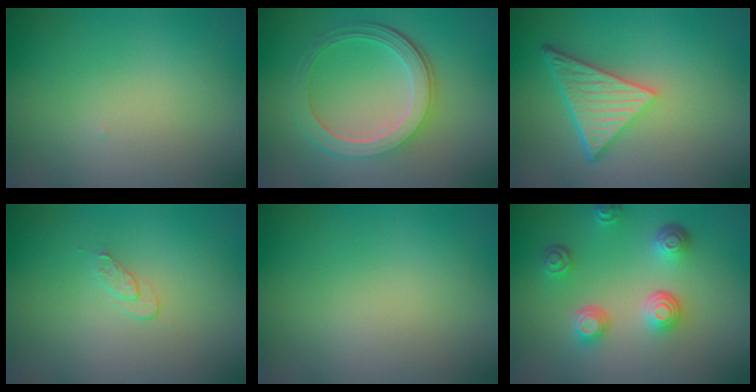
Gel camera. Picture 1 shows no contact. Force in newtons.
{"total": 5.2, "press": 3.7, "slide": 3.6}
{"total": 5.4, "press": 3.8, "slide": 3.8}
{"total": 1.2, "press": 0.6, "slide": 1.0}
{"total": 0.0}
{"total": 4.3, "press": 3.4, "slide": 2.5}